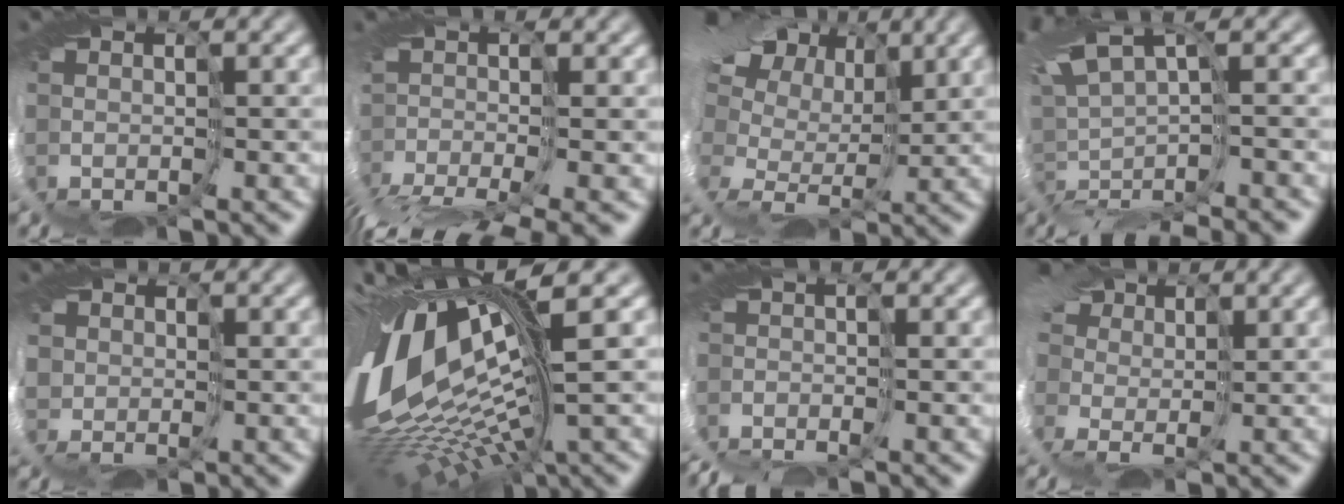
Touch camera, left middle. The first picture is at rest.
{"total": 8.7, "force": [-5.5, 2.4, 6.3], "torque": [-0.128, -0.033, -0.086]}
{"total": 16.8, "force": [8.5, 10.7, 9.8], "torque": [-0.226, 0.060, 0.117]}
{"total": 6.7, "force": [-1.4, 1.5, 6.3], "torque": [-0.105, 0.002, 0.011]}
{"total": 2.5, "force": [0.5, 2.2, 1.0], "torque": [-0.042, 0.000, 0.008]}
{"total": 16.3, "force": [1.5, 5.3, 15.4], "torque": [-0.312, -0.019, 0.033]}
{"total": 3.5, "force": [-3.3, 0.2, 1.2], "torque": [-0.026, -0.007, -0.066]}
{"total": 10.1, "force": [2.7, 7.8, 5.8], "torque": [-0.127, 0.018, 0.007]}